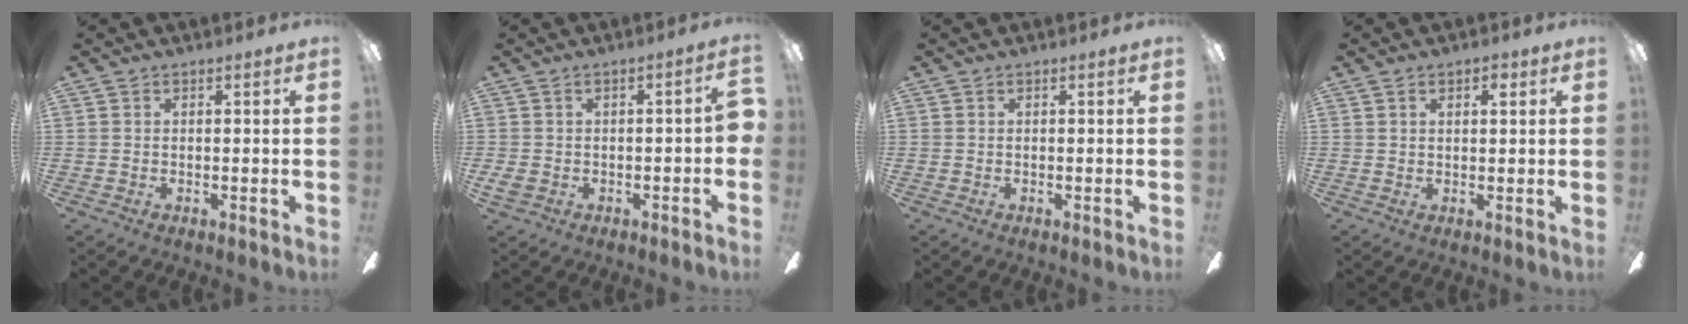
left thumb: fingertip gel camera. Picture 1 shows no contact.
{"total": 5.9, "force": [-1.7, 2.9, 4.8], "torque": [-0.083, 0.015, -0.027]}
{"total": 0.0}
{"total": 2.4, "force": [1.2, 1.1, 1.7], "torque": [-0.023, -0.002, 0.017]}